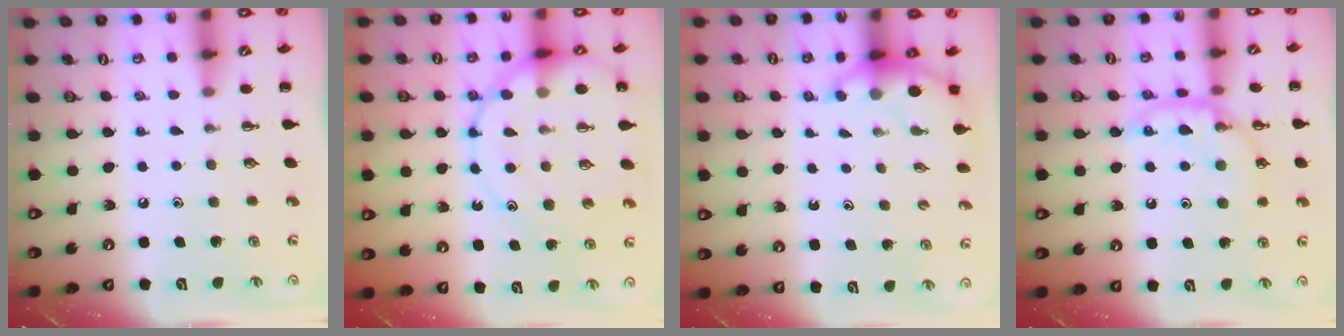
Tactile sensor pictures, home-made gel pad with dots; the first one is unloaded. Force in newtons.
{"total": 17.6, "press": 17.3, "slide": 2.9}
{"total": 4.2, "press": 4.1, "slide": 1.1}
{"total": 12.9, "press": 12.9, "slide": 1.3}